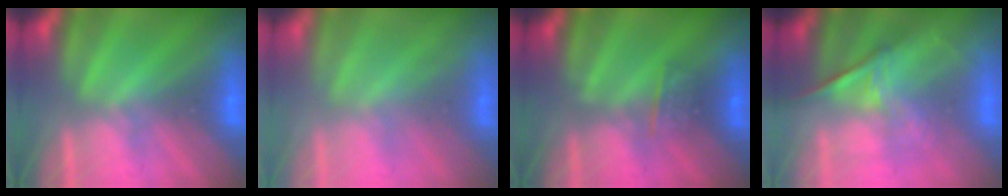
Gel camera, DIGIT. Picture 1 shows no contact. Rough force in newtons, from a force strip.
{"total": 2.1}
{"total": 2.6}
{"total": 1.1}